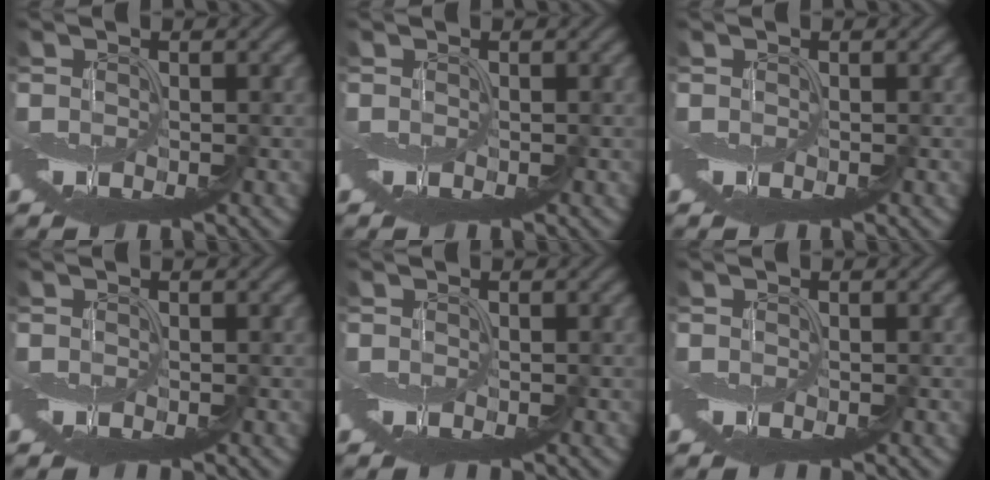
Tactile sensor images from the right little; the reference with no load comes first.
{"total": 0.0}
{"total": 0.0}
{"total": 0.0}
{"total": 0.0}
{"total": 0.0}